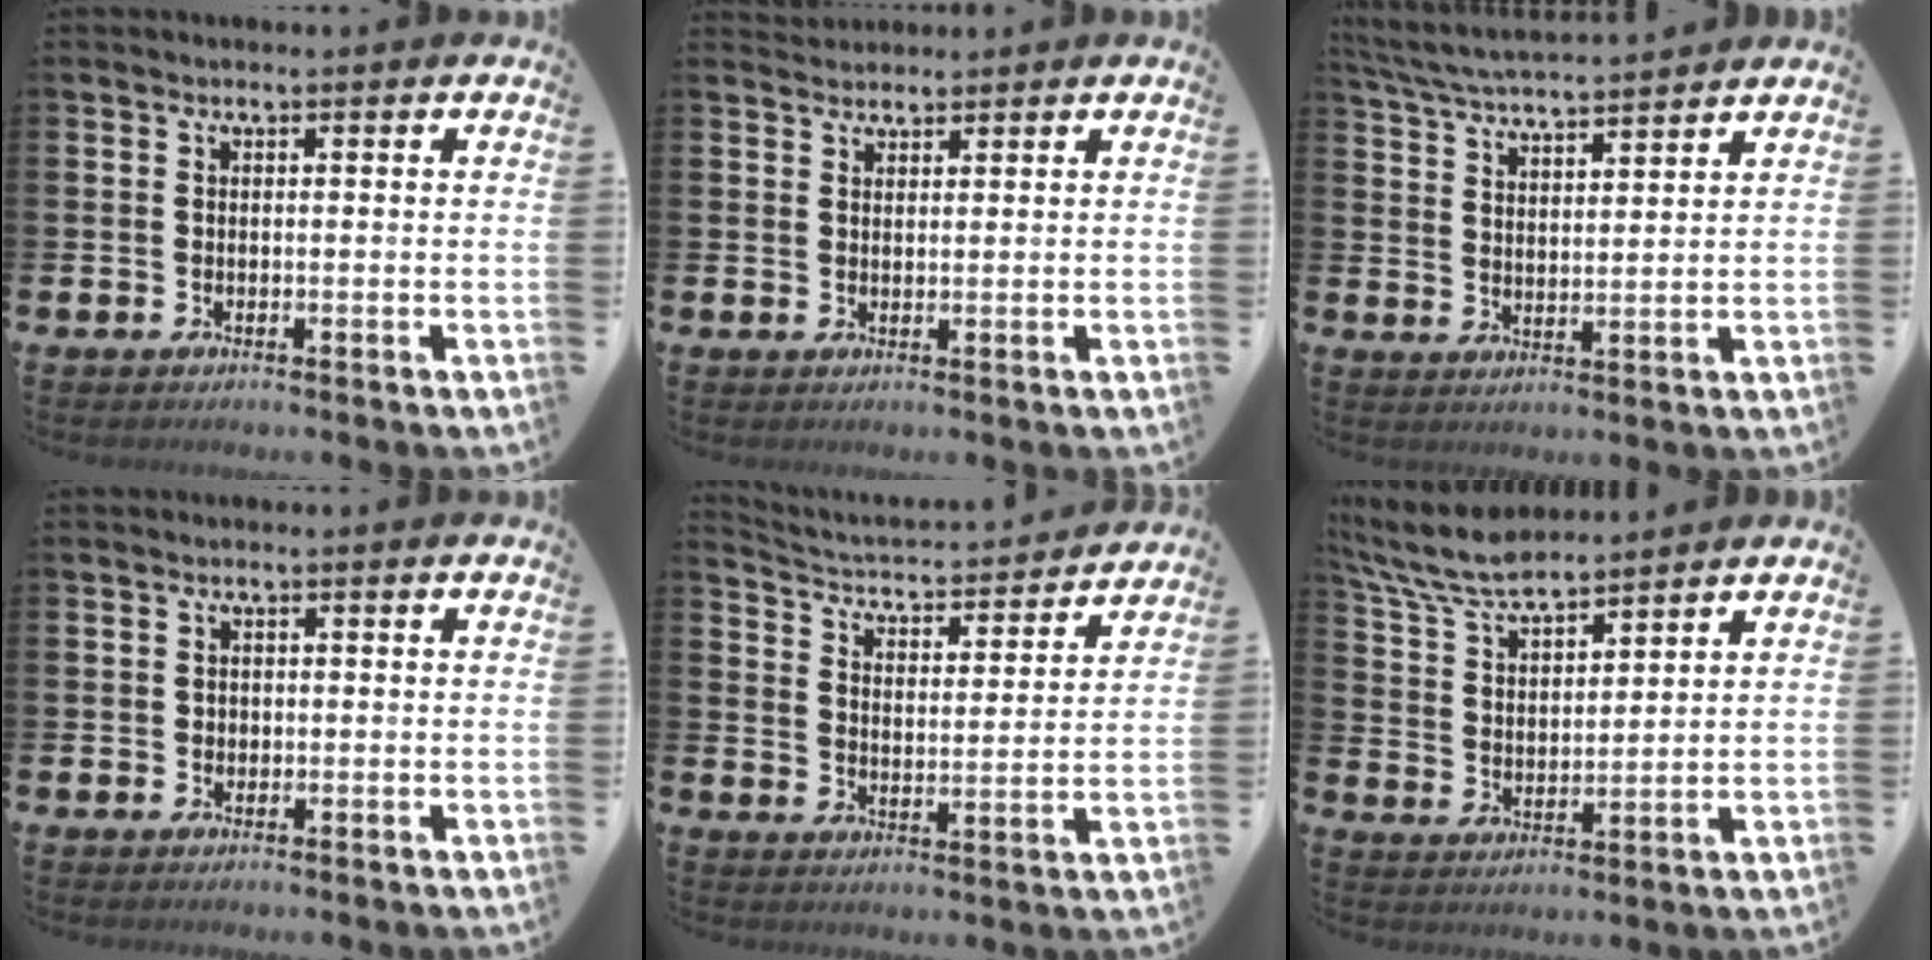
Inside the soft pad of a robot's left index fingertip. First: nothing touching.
{"total": 2.1, "force": [2.0, 0.6, -0.2], "torque": [0.016, -0.009, 0.035]}
{"total": 5.3, "force": [5.2, 0.1, 1.0], "torque": [-0.037, -0.035, 0.091]}
{"total": 0.8, "force": [0.3, 0.7, 0.2], "torque": [0.011, 0.000, 0.001]}
{"total": 3.9, "force": [3.7, 0.9, 0.8], "torque": [-0.037, -0.042, 0.054]}
{"total": 7.7, "force": [7.1, 1.4, 2.7], "torque": [-0.077, -0.035, 0.127]}